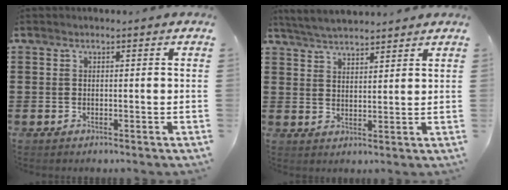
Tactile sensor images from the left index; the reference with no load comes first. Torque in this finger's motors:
{"motor_torque": [1.11, 1.03, 0.31, 0.05]}